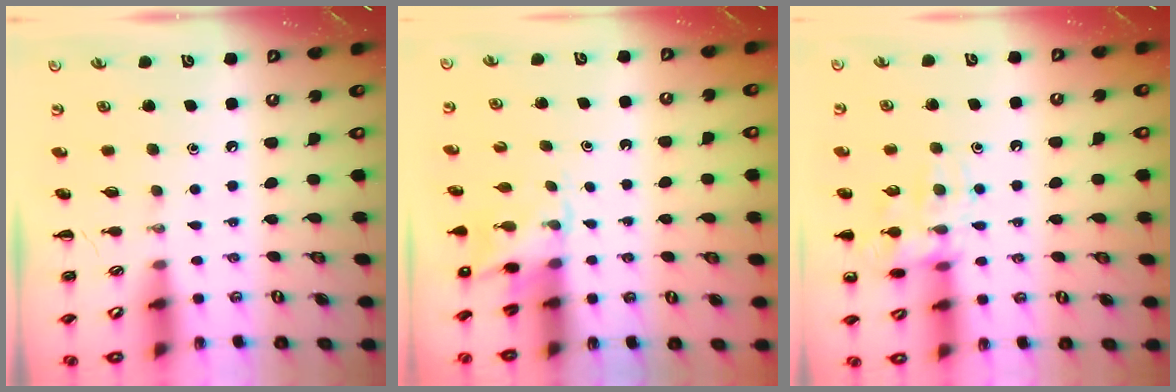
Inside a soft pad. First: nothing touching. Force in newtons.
{"total": 3.6, "press": 3.6, "slide": 0.7}
{"total": 13.3, "press": 13.3, "slide": 1.1}